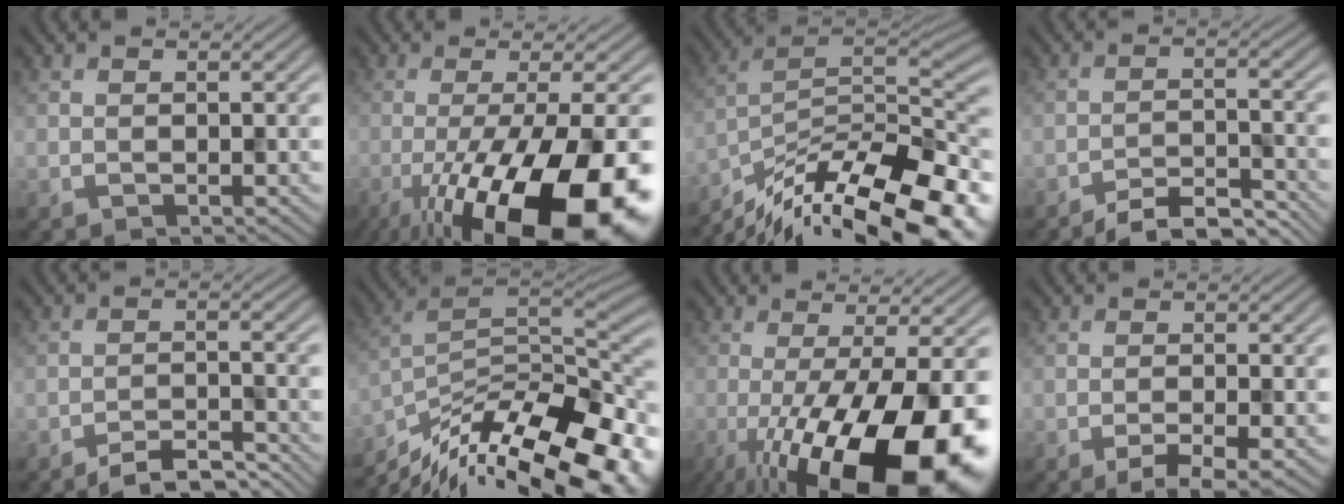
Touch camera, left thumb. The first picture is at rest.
{"total": 19.9, "force": [-8.5, 5.9, 17.0], "torque": [-0.271, -0.021, -0.134]}
{"total": 18.1, "force": [-13.3, 6.1, 10.7], "torque": [-0.176, -0.014, -0.211]}
{"total": 6.5, "force": [-5.7, 1.1, 2.8], "torque": [-0.048, -0.001, -0.094]}
{"total": 5.6, "force": [-4.9, 1.0, 2.5], "torque": [-0.040, 0.002, -0.081]}
{"total": 17.5, "force": [-11.7, 6.3, 11.4], "torque": [-0.213, -0.005, -0.191]}
{"total": 19.1, "force": [-6.5, 5.9, 17.0], "torque": [-0.263, -0.024, -0.099]}
{"total": 3.6, "force": [-2.1, 0.5, 2.9], "torque": [-0.047, 0.003, -0.036]}